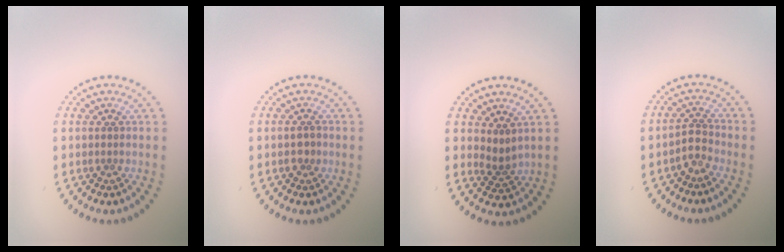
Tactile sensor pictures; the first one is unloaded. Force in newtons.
{"total": 1.1, "press": 1.1, "slide": 0.2}
{"total": 1.9, "press": 1.3, "slide": 1.4}
{"total": 1.7, "press": 1.2, "slide": 1.2}